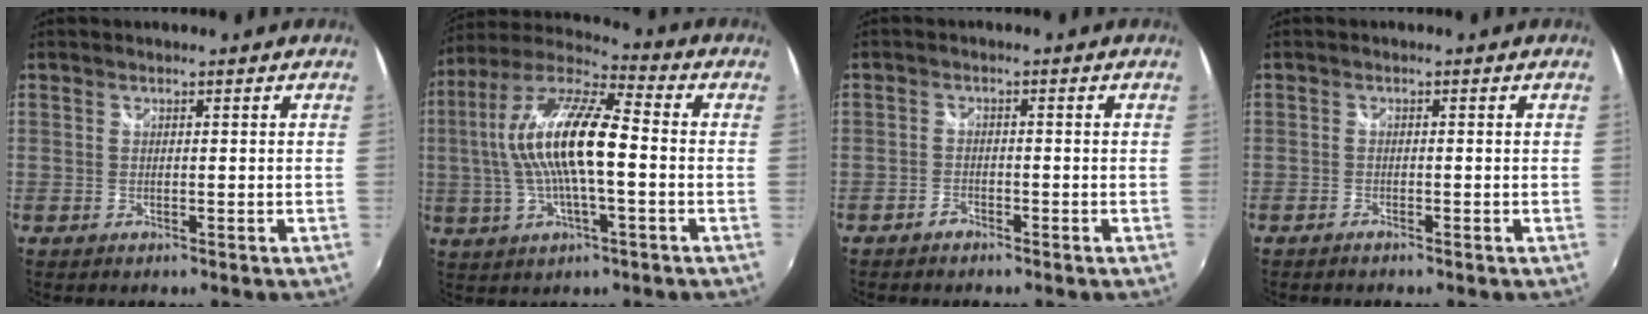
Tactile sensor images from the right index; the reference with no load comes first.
{"total": 16.6, "force": [-0.3, 4.4, 16.0], "torque": [-0.300, 0.012, -0.016]}
{"total": 1.9, "force": [-1.6, 0.9, 0.3], "torque": [-0.012, 0.002, -0.031]}
{"total": 1.0, "force": [-0.9, 0.3, 0.3], "torque": [-0.011, -0.003, -0.020]}